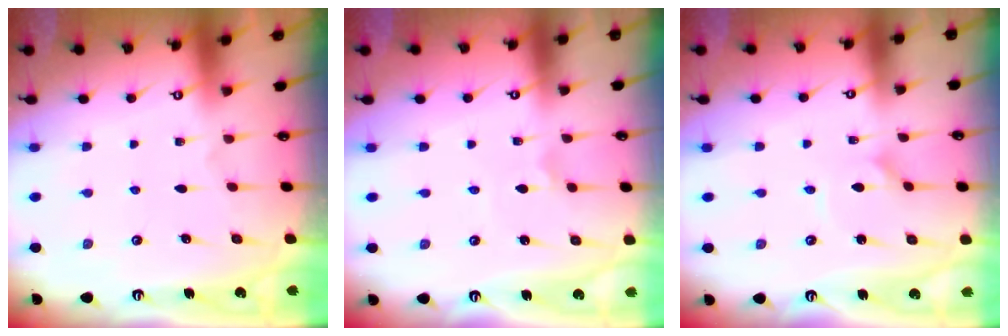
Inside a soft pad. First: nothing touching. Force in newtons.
{"total": 0.7, "press": 0.5, "slide": 0.4}
{"total": 1.0, "press": 1.0, "slide": 0.2}